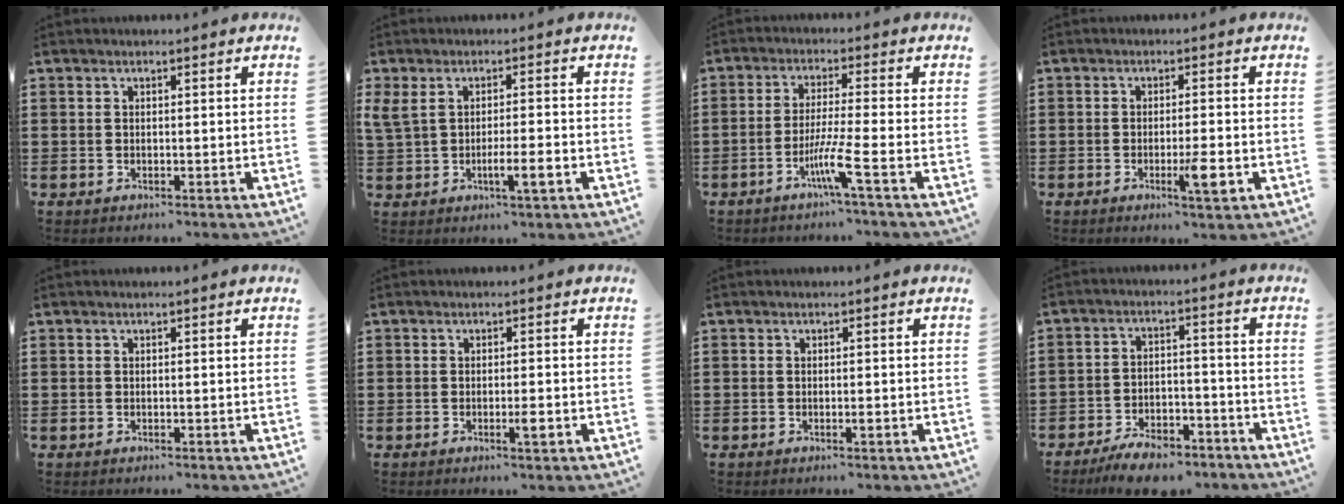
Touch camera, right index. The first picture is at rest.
{"total": 4.7, "force": [-1.4, 0.9, 4.4], "torque": [-0.083, -0.003, -0.028]}
{"total": 6.3, "force": [-3.2, -0.6, 5.4], "torque": [-0.102, -0.014, -0.060]}
{"total": 4.8, "force": [-1.8, 0.6, 4.4], "torque": [-0.083, -0.013, -0.033]}
{"total": 0.0}
{"total": 2.2, "force": [-0.9, 0.4, 2.0], "torque": [-0.034, -0.001, -0.015]}
{"total": 0.7, "force": [-0.3, 0.1, 0.6], "torque": [-0.011, -0.003, -0.005]}
{"total": 6.4, "force": [-5.7, 1.3, 2.6], "torque": [-0.045, 0.008, -0.106]}